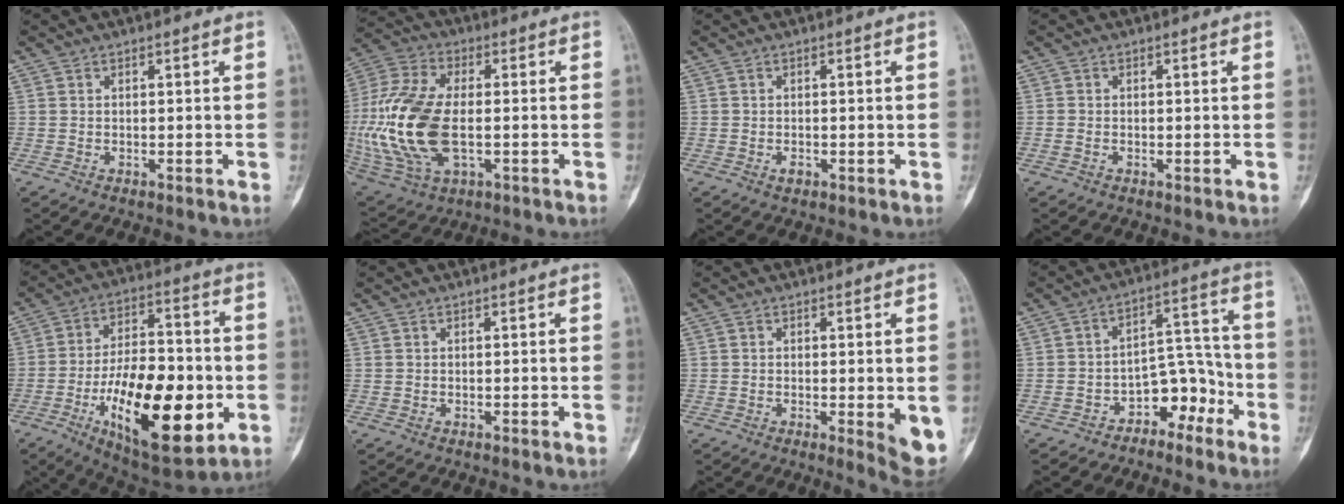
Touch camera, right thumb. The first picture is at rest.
{"total": 21.7, "force": [-2.3, 11.7, 18.2], "torque": [-0.415, -0.003, -0.032]}
{"total": 1.2, "force": [-0.5, 0.9, 0.7], "torque": [-0.010, 0.003, -0.006]}
{"total": 0.7, "force": [-0.3, 0.5, 0.4], "torque": [-0.014, 0.001, -0.006]}
{"total": 24.2, "force": [-6.5, 10.5, 20.8], "torque": [-0.323, 0.015, -0.089]}
{"total": 0.0}
{"total": 5.8, "force": [-0.9, 1.7, 5.4], "torque": [-0.068, -0.015, -0.011]}
{"total": 8.3, "force": [-5.1, 5.3, 3.9], "torque": [-0.019, 0.083, -0.086]}